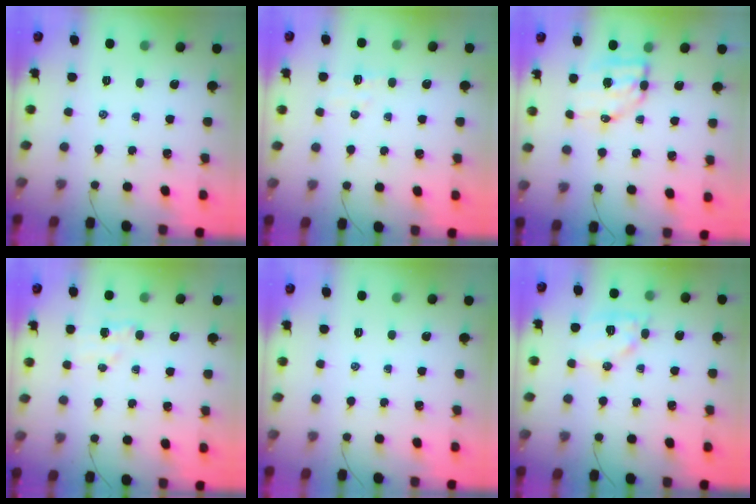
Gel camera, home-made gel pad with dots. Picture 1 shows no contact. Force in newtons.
{"total": 4.7, "press": 4.6, "slide": 1.2}
{"total": 6.6, "press": 6.5, "slide": 1.3}
{"total": 4.4, "press": 4.2, "slide": 1.3}
{"total": 0.0}
{"total": 10.8, "press": 10.7, "slide": 0.9}